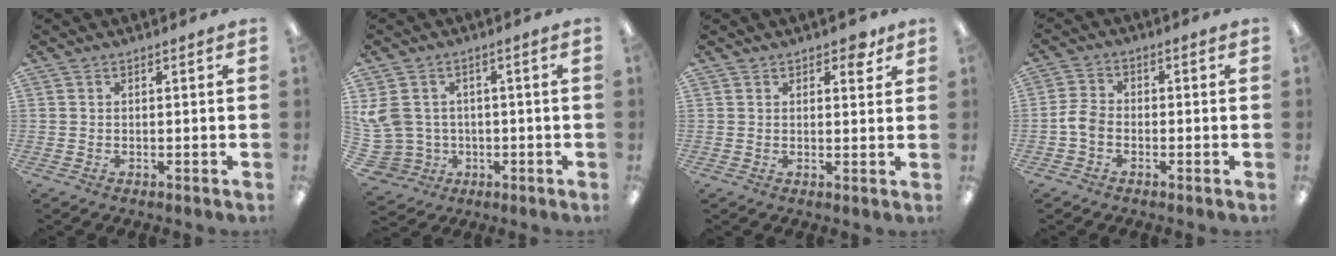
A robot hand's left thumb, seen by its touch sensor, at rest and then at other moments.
{"total": 8.3, "force": [1.0, 7.7, 2.8], "torque": [-0.095, -0.003, 0.026]}
{"total": 3.2, "force": [2.2, 1.6, 1.6], "torque": [-0.012, -0.006, 0.035]}
{"total": 4.3, "force": [-1.5, 2.8, 2.9], "torque": [-0.052, 0.010, -0.027]}